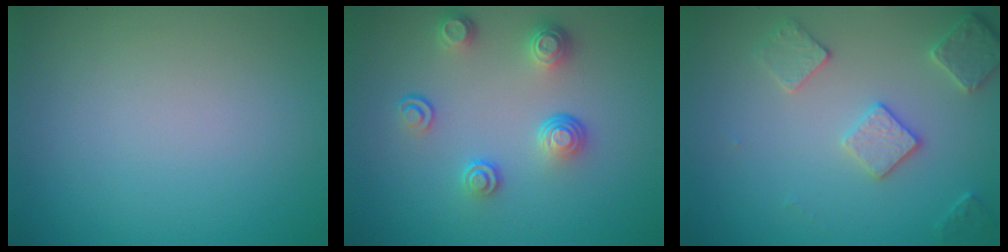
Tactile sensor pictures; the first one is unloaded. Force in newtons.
{"total": 3.8, "press": 2.8, "slide": 2.5}
{"total": 3.1, "press": 3.1, "slide": 0.2}